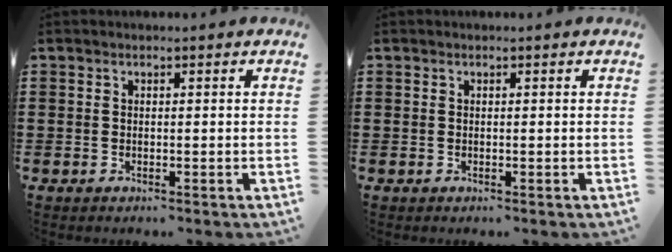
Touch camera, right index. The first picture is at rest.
{"total": 0.0}